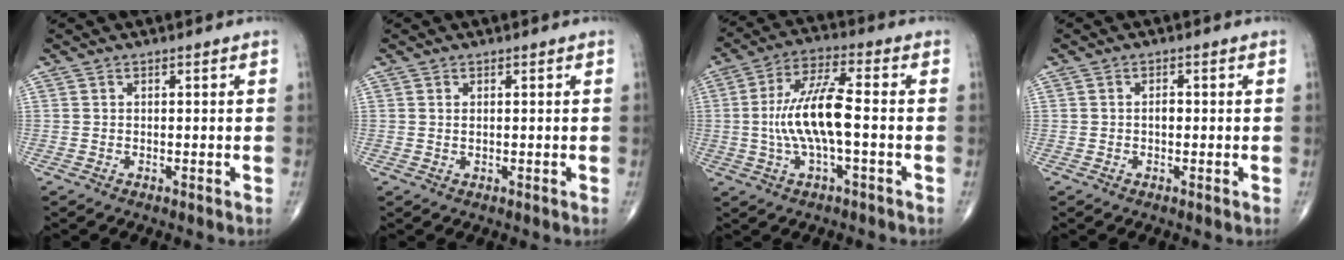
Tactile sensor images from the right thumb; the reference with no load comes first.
{"total": 0.6, "force": [0.2, 0.3, 0.5], "torque": [-0.009, 0.001, 0.006]}
{"total": 12.1, "force": [-1.0, 3.4, 11.6], "torque": [-0.239, 0.027, -0.021]}
{"total": 1.3, "force": [-0.2, 0.8, 1.0], "torque": [-0.013, 0.002, -0.005]}